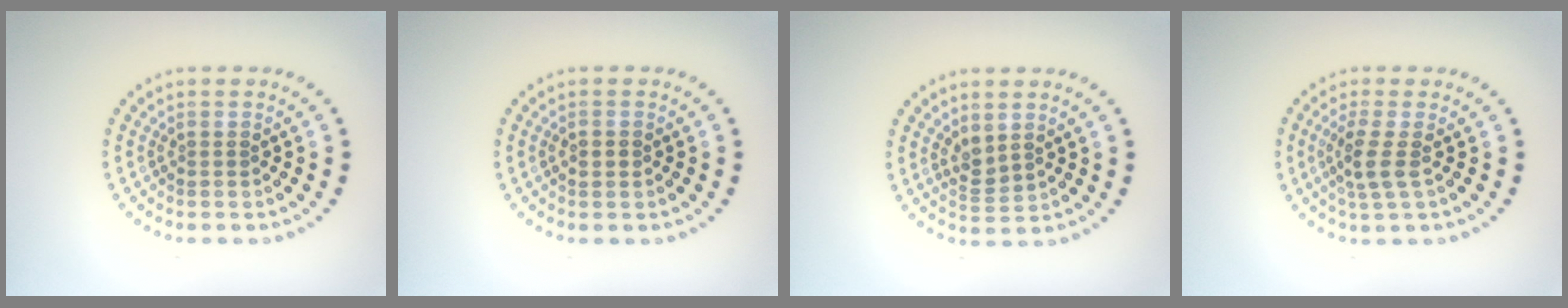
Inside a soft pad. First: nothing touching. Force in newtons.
{"total": 1.2, "press": 1.2, "slide": 0.1}
{"total": 1.7, "press": 1.5, "slide": 0.8}
{"total": 2.5, "press": 2.1, "slide": 1.5}